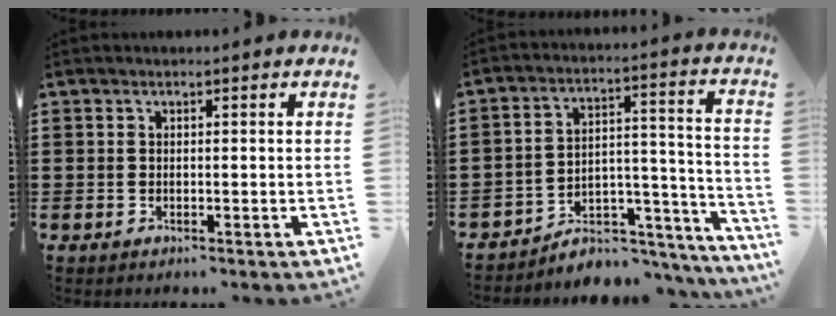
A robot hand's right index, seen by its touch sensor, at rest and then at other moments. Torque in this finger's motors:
{"motor_torque": [-0.91, 0.75, -0.89, -0.21]}